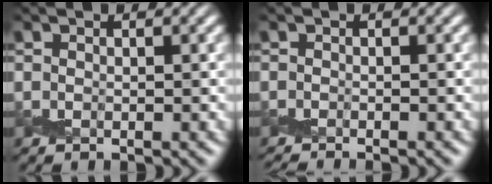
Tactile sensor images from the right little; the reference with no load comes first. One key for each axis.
{"total": 1.0, "fx": -0.9, "fy": -0.2, "fz": 0.2, "tx": -0.010, "ty": -0.007, "tz": -0.025}